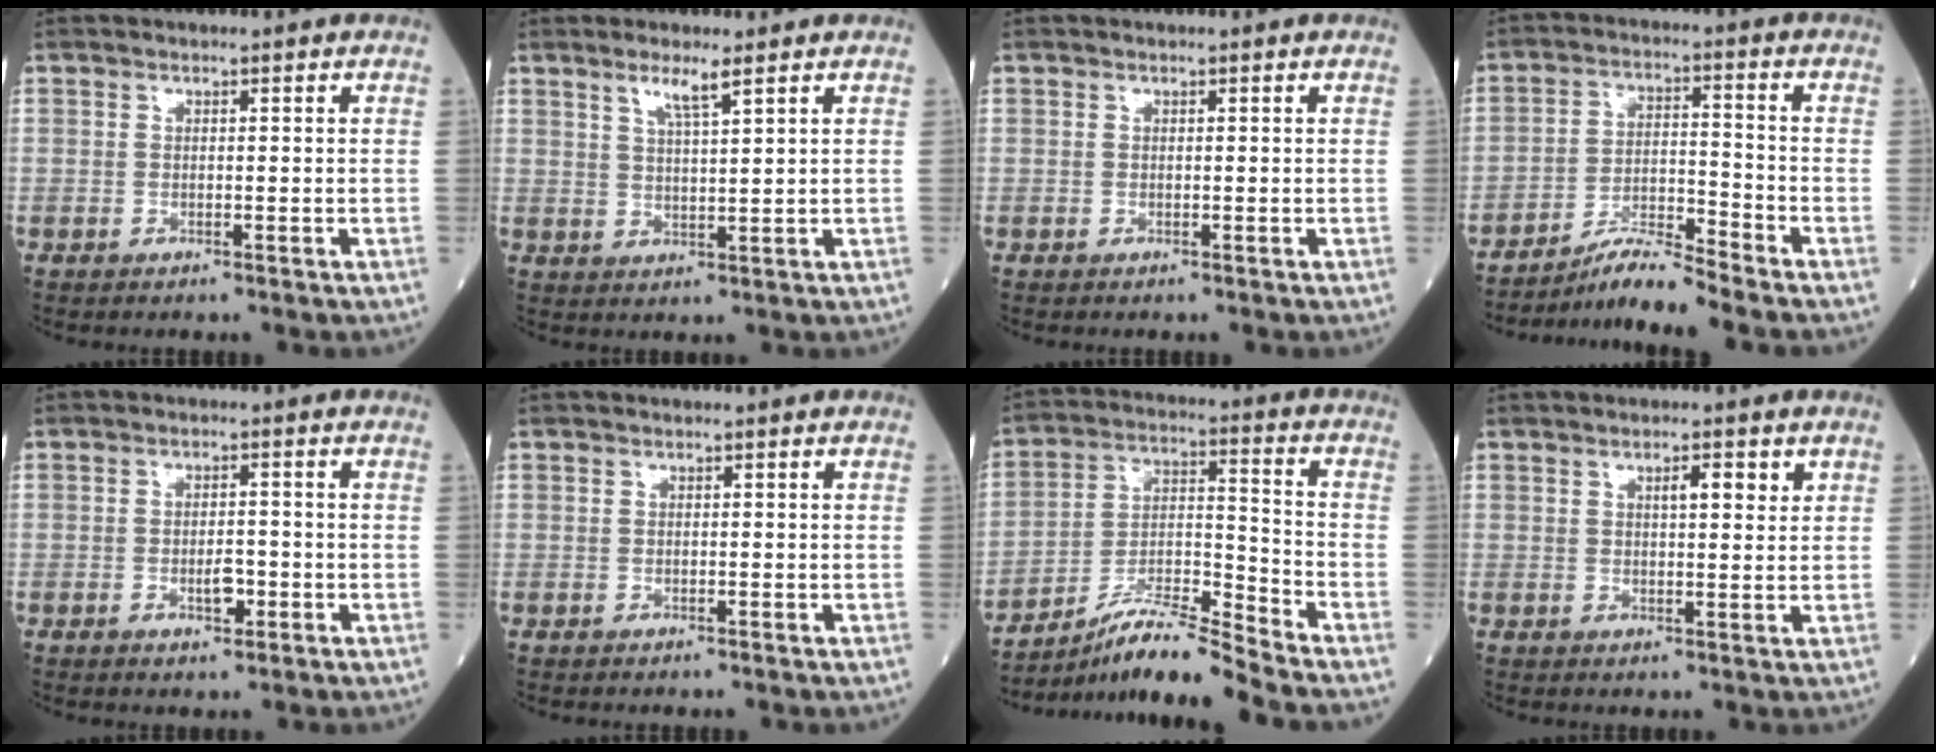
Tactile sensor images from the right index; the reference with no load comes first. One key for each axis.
{"total": 3.5, "fx": 2.3, "fy": -0.2, "fz": 2.6, "tx": -0.054, "ty": -0.002, "tz": 0.046}
{"total": 0.0}
{"total": 6.9, "fx": -6.4, "fy": -1.5, "fz": 2.2, "tx": -0.042, "ty": -0.013, "tz": -0.116}
{"total": 3.0, "fx": -1.2, "fy": 1.2, "fz": 2.4, "tx": -0.040, "ty": 0.002, "tz": -0.016}
{"total": 0.0}
{"total": 11.3, "fx": -10.2, "fy": -1.7, "fz": 4.6, "tx": -0.085, "ty": 0.002, "tz": -0.186}
{"total": 3.1, "fx": 1.6, "fy": 0.8, "fz": 2.6, "tx": -0.039, "ty": 0.000, "tz": 0.022}